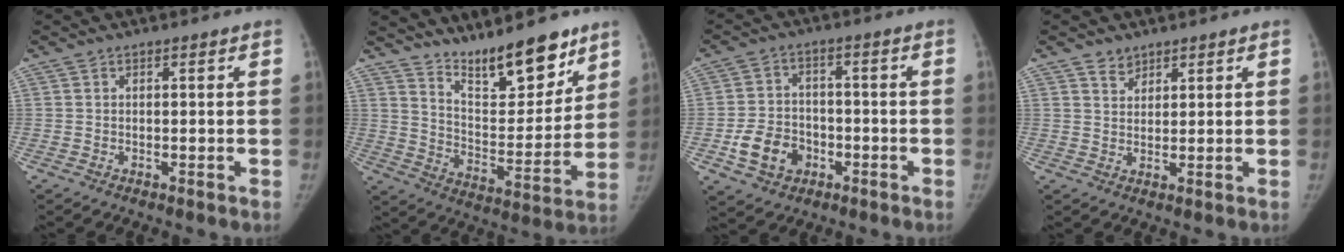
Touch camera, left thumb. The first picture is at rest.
{"total": 16.2, "force": [12.5, 5.0, 8.9], "torque": [-0.090, -0.091, 0.214]}
{"total": 8.9, "force": [-3.4, 7.0, 4.4], "torque": [-0.060, 0.020, -0.055]}
{"total": 2.7, "force": [2.1, 1.7, 0.4], "torque": [0.008, -0.016, 0.037]}